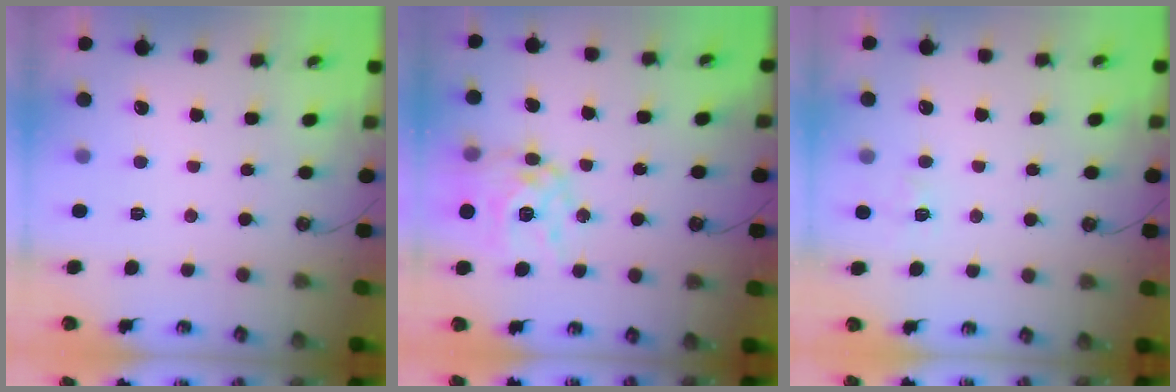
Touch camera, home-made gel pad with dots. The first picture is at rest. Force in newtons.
{"total": 13.4, "press": 13.4, "slide": 1.3}
{"total": 4.8, "press": 4.7, "slide": 0.7}